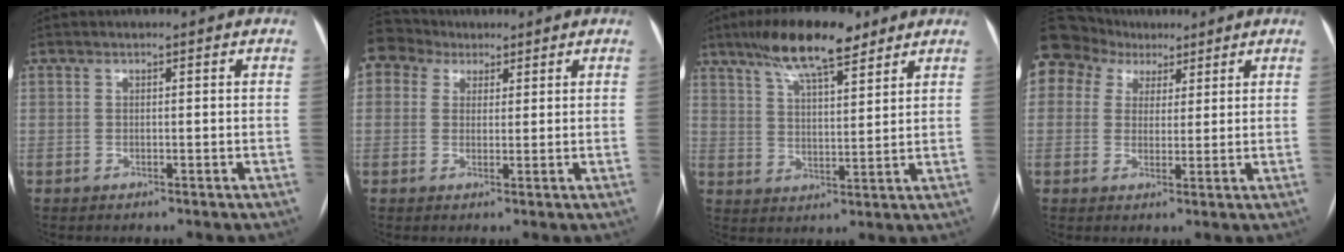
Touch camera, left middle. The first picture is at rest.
{"total": 4.6, "force": [3.3, 3.2, 0.2], "torque": [-0.010, 0.024, 0.062]}
{"total": 12.0, "force": [8.6, 2.7, 7.9], "torque": [-0.145, 0.018, 0.149]}
{"total": 13.4, "force": [7.5, 10.5, 3.9], "torque": [-0.120, 0.064, 0.138]}